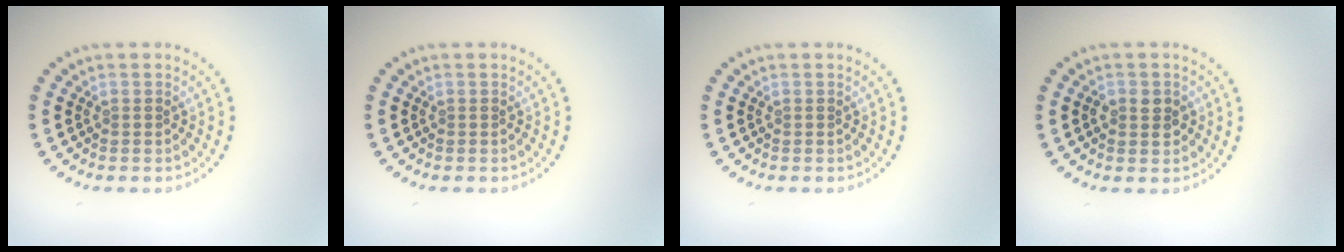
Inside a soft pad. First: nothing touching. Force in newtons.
{"total": 0.0}
{"total": 0.0}
{"total": 1.9, "press": 1.9, "slide": 0.2}